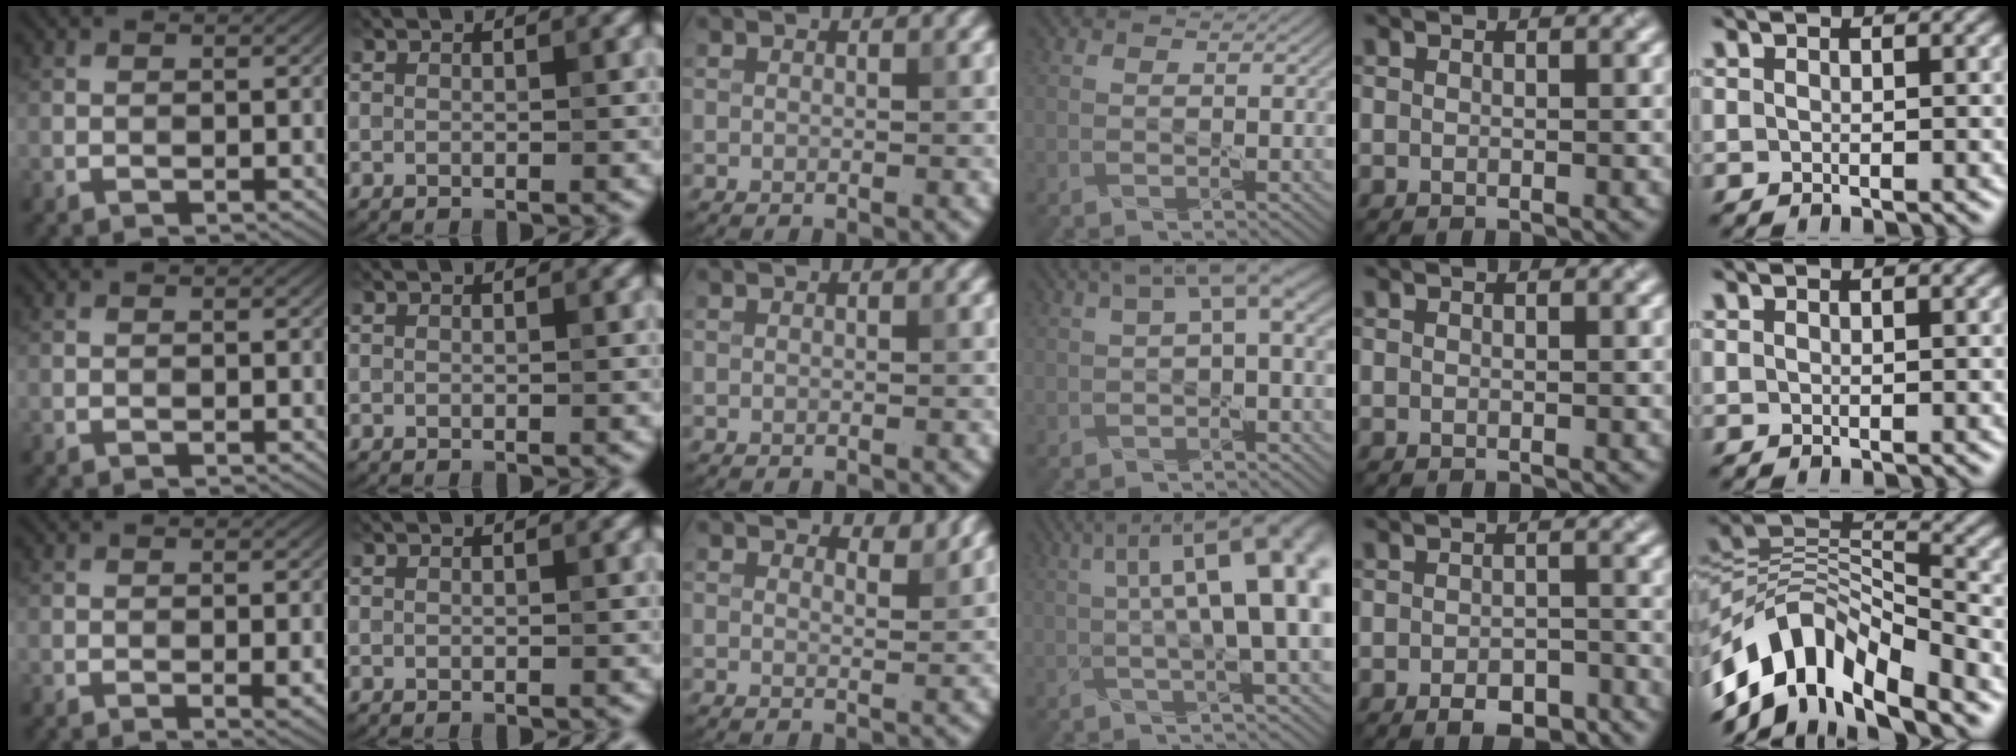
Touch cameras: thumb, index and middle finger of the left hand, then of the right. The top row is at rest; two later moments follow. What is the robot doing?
{"motion": "pour", "object": "sugar"}